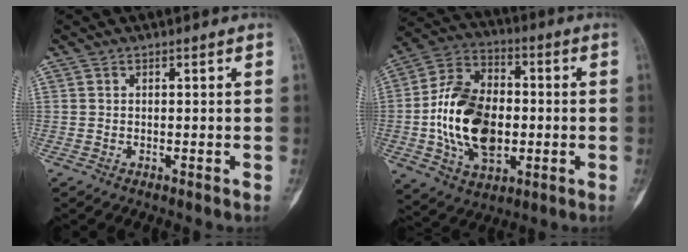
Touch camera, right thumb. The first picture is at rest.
{"total": 19.0, "force": [-1.8, 12.3, 14.3], "torque": [-0.242, 0.018, -0.027]}